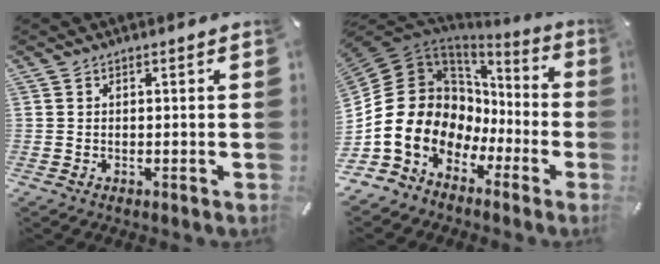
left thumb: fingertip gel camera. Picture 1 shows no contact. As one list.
[{"total": 17.0, "force": [-2.7, 14.6, 8.3], "torque": [-0.183, -0.019, -0.032]}]